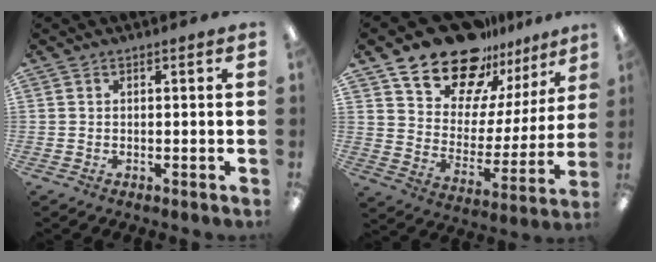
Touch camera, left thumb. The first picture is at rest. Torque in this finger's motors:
{"motor_torque": [0.33, 0.33, 1.31, -1.46, 0.22]}